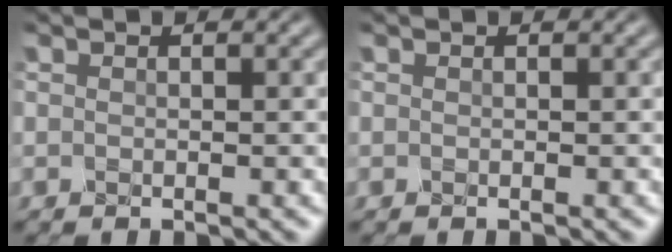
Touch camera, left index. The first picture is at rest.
{"total": 0.0}